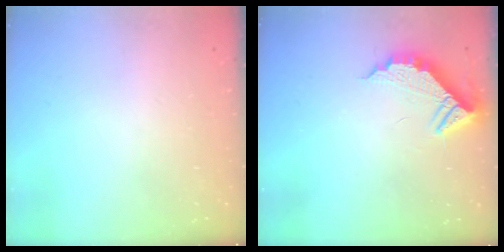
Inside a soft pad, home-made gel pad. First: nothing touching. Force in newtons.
{"total": 9.9, "press": 9.9, "slide": 0.4}